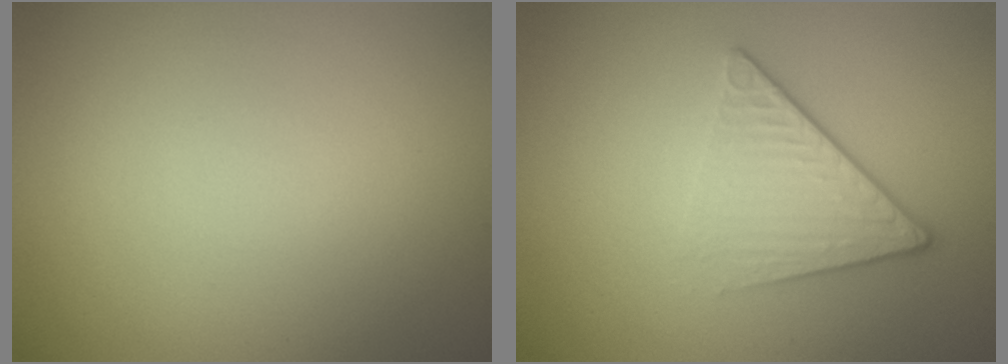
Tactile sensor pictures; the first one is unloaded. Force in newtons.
{"total": 4.5, "press": 2.8, "slide": 3.5}